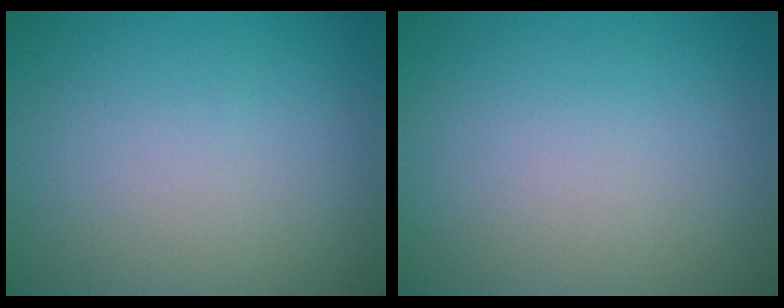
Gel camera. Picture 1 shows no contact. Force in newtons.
{"total": 0.0}